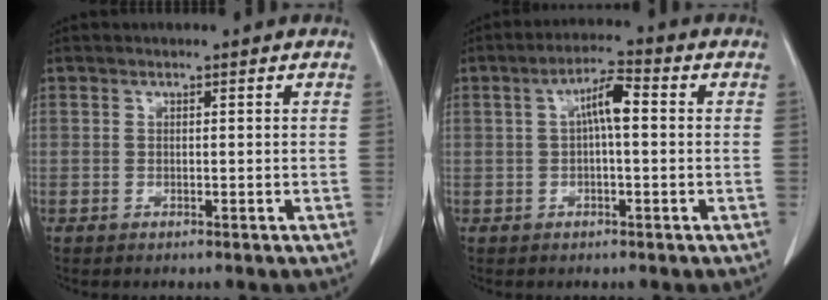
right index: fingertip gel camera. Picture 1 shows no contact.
{"total": 5.1, "force": [0.6, 1.0, 4.9], "torque": [-0.089, 0.016, 0.008]}